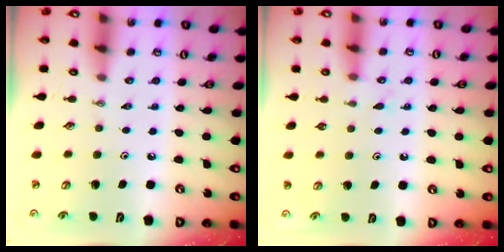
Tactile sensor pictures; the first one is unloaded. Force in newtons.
{"total": 6.3, "press": 6.3, "slide": 0.7}